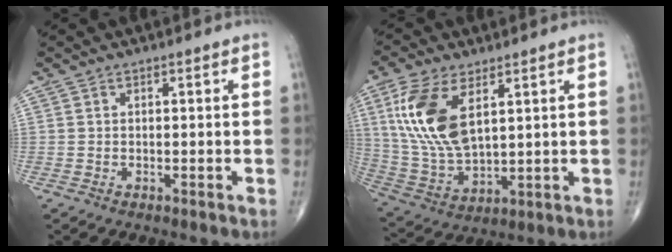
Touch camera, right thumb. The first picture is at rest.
{"total": 15.3, "force": [5.4, 7.7, 12.1], "torque": [-0.251, -0.017, 0.117]}